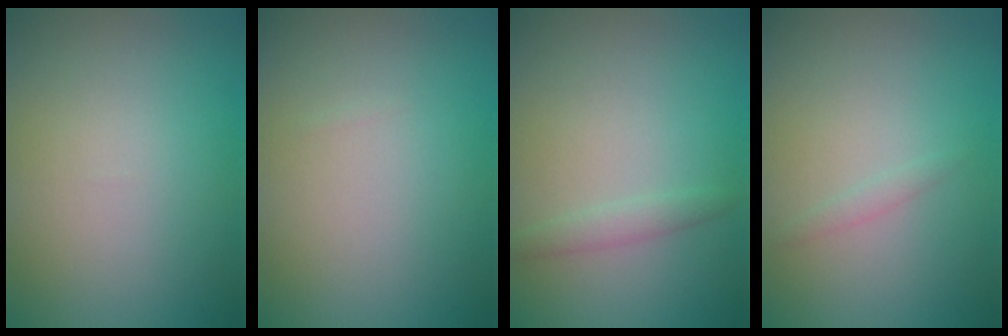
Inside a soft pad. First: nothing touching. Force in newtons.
{"total": 0.0}
{"total": 1.2, "press": 1.2, "slide": 0.1}
{"total": 0.7, "press": 0.7, "slide": 0.0}